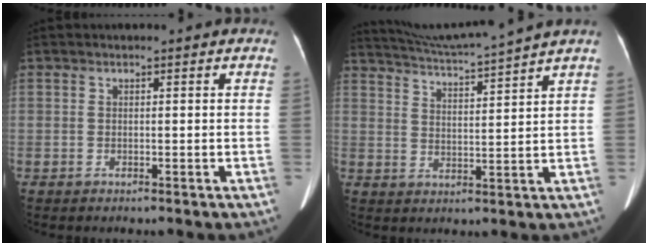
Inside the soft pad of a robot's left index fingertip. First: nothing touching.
{"total": 11.0, "force": [10.1, -2.7, 3.5], "torque": [-0.073, -0.013, 0.164]}